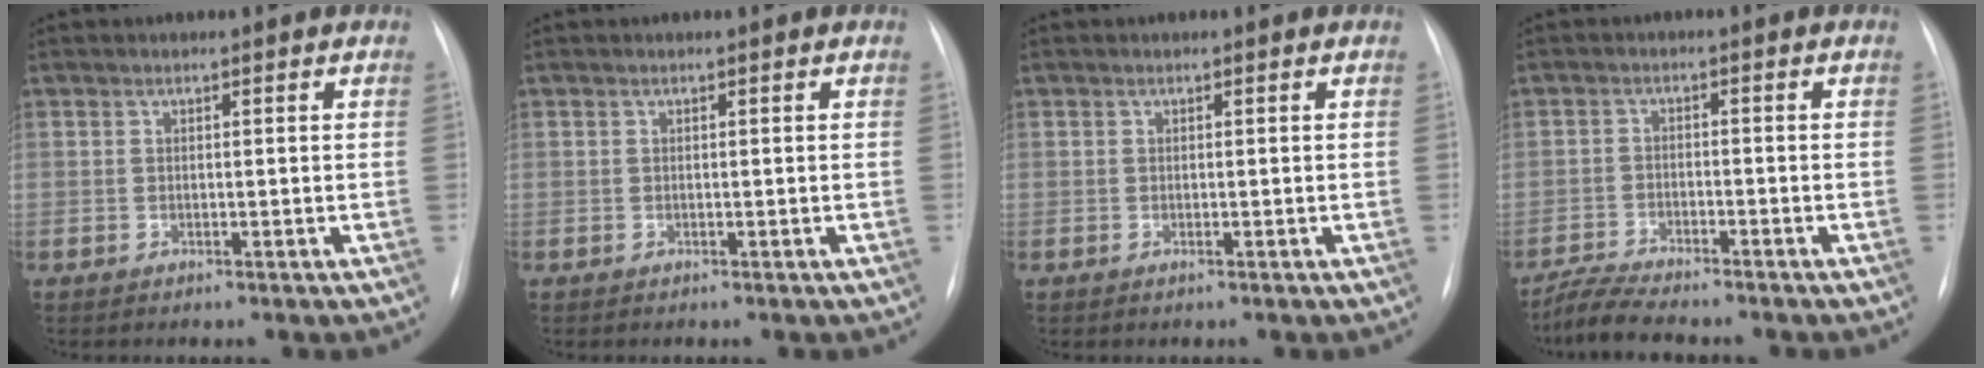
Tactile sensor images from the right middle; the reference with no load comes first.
{"total": 0.0}
{"total": 0.0}
{"total": 5.7, "force": [-5.2, 0.1, 2.3], "torque": [-0.043, -0.019, -0.094]}